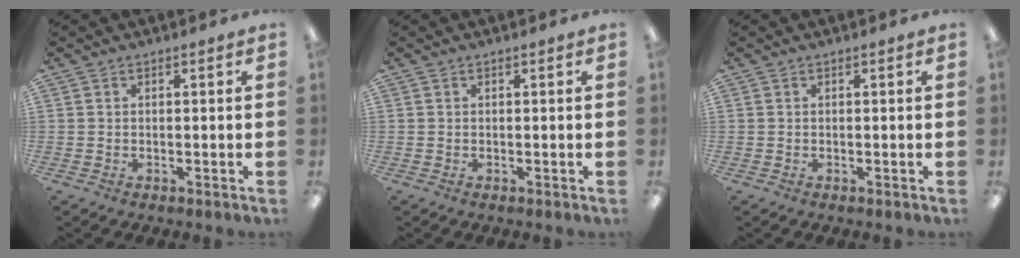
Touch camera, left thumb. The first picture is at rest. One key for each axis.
{"total": 0.0}
{"total": 0.0}